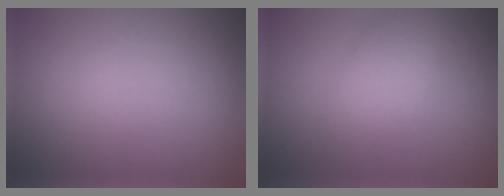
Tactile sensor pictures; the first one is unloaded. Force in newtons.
{"total": 2.7, "press": 2.6, "slide": 0.0}